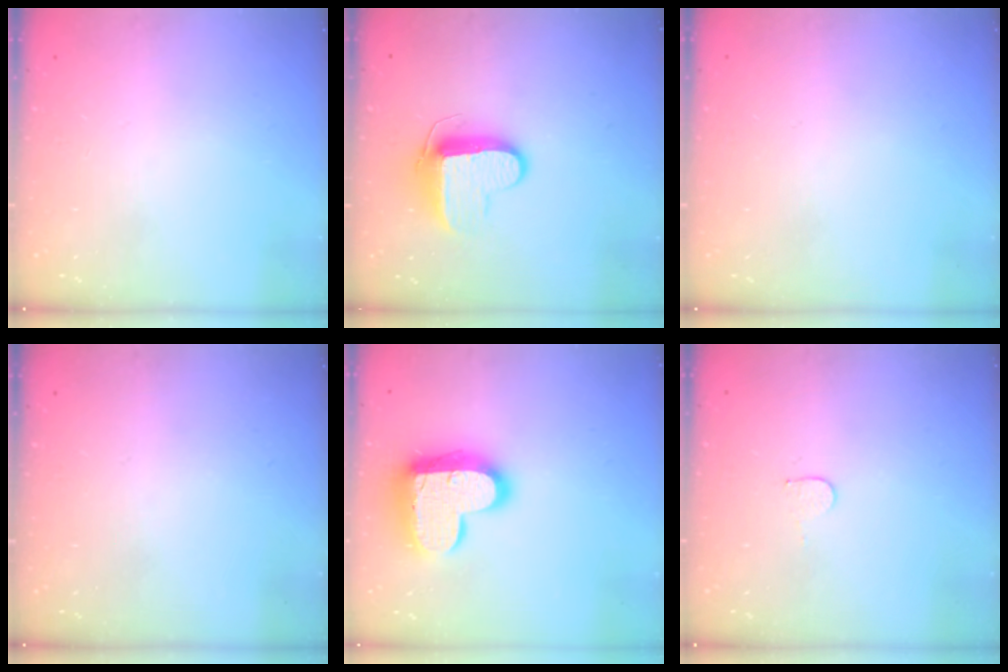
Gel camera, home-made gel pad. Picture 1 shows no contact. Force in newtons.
{"total": 9.4, "press": 9.4, "slide": 0.7}
{"total": 0.6, "press": 0.6, "slide": 0.2}
{"total": 0.0}
{"total": 18.5, "press": 18.5, "slide": 1.4}
{"total": 3.4, "press": 3.4, "slide": 0.2}